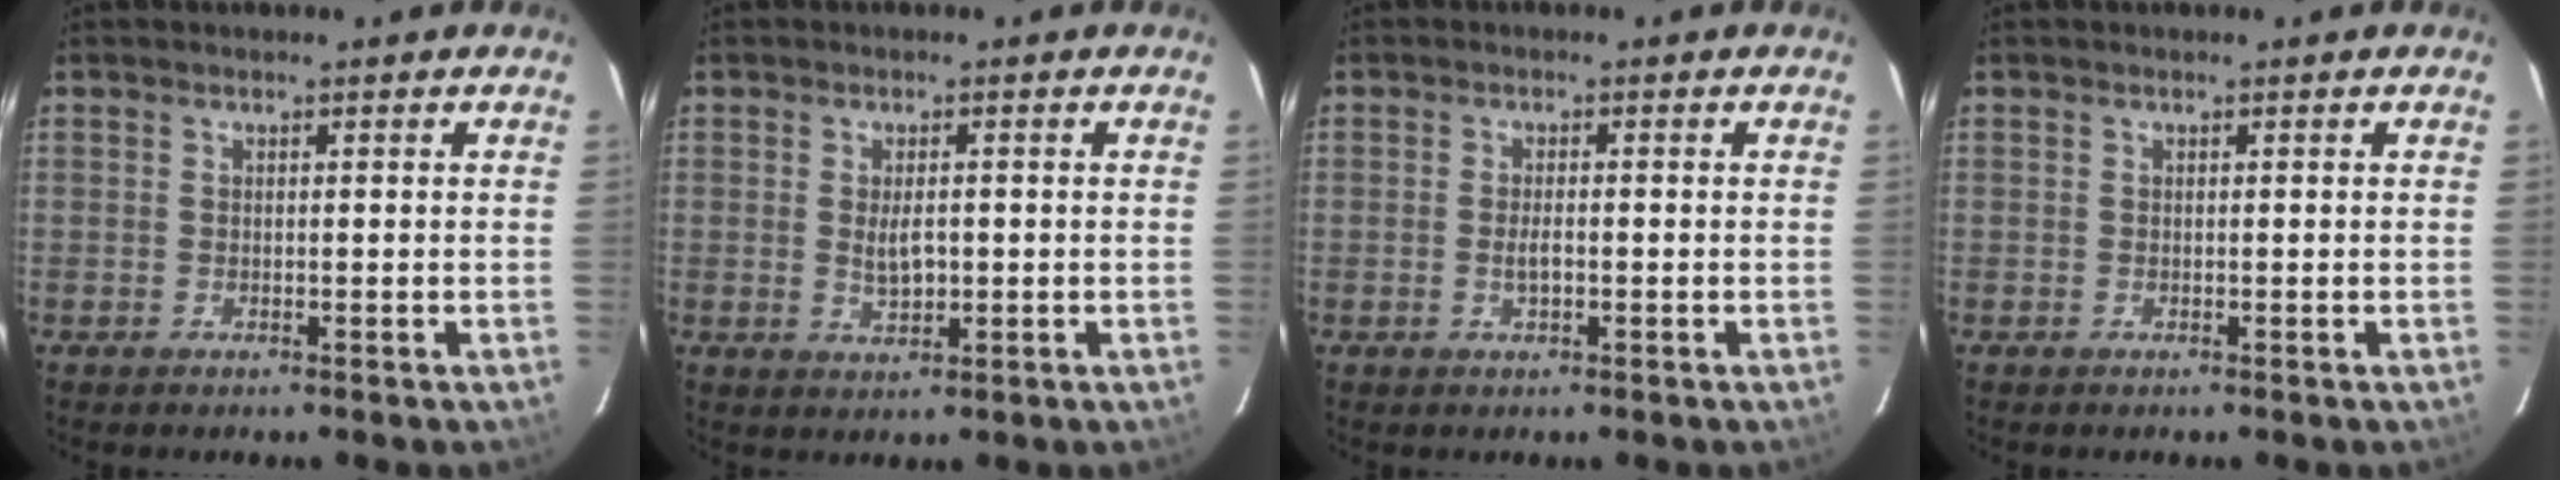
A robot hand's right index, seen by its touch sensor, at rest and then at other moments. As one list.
[{"total": 3.6, "force": [-0.1, 1.8, 3.1], "torque": [-0.054, -0.006, 0.002]}, {"total": 2.0, "force": [-0.5, 0.7, 1.8], "torque": [-0.033, -0.003, -0.009]}, {"total": 0.0}]